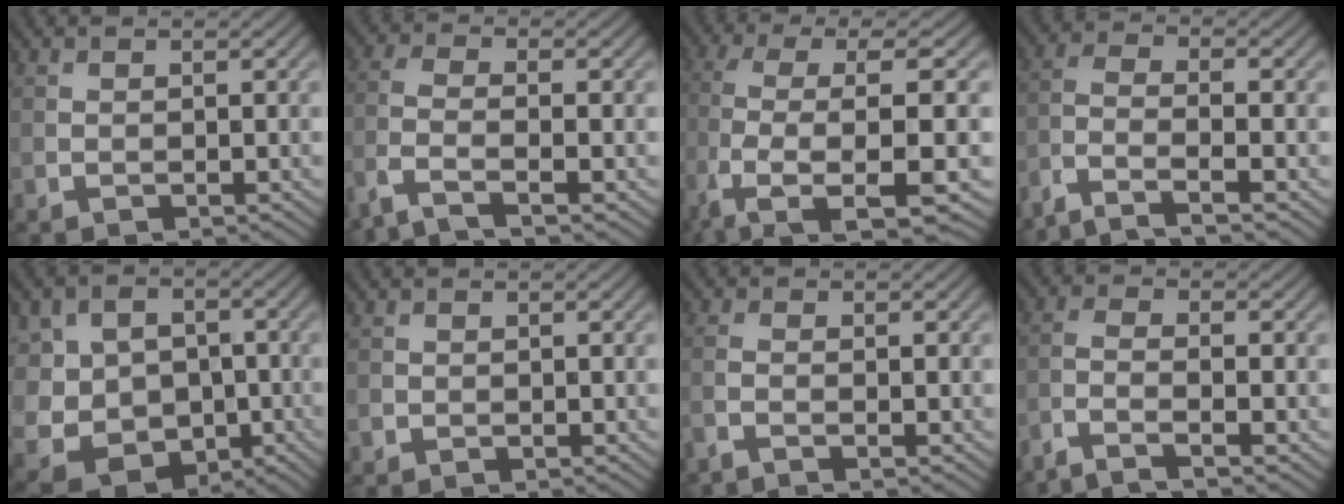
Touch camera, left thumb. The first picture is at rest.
{"total": 4.9, "force": [-3.2, 0.9, 3.5], "torque": [-0.076, -0.005, -0.082]}
{"total": 10.0, "force": [-1.1, 3.1, 9.5], "torque": [-0.187, 0.001, -0.020]}
{"total": 6.2, "force": [-4.5, 1.3, 4.1], "torque": [-0.078, -0.001, -0.102]}
{"total": 11.3, "force": [-2.1, 9.7, 5.3], "torque": [-0.155, -0.014, -0.043]}
{"total": 0.9, "force": [-0.3, 0.8, 0.1], "torque": [0.001, -0.005, -0.009]}
{"total": 1.8, "force": [-1.2, 0.2, 1.3], "torque": [-0.032, -0.002, -0.033]}
{"total": 4.0, "force": [-2.9, 0.5, 2.7], "torque": [-0.052, -0.001, -0.073]}